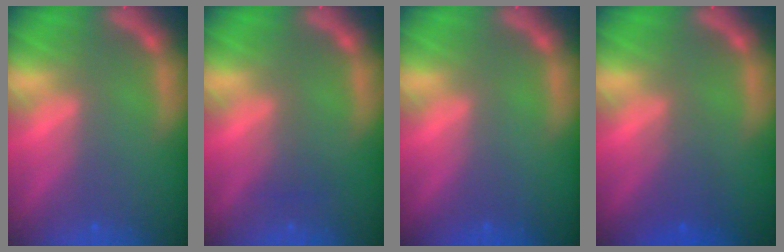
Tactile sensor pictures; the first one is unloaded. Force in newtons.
{"total": 1.5}
{"total": 0.0}
{"total": 2.5}